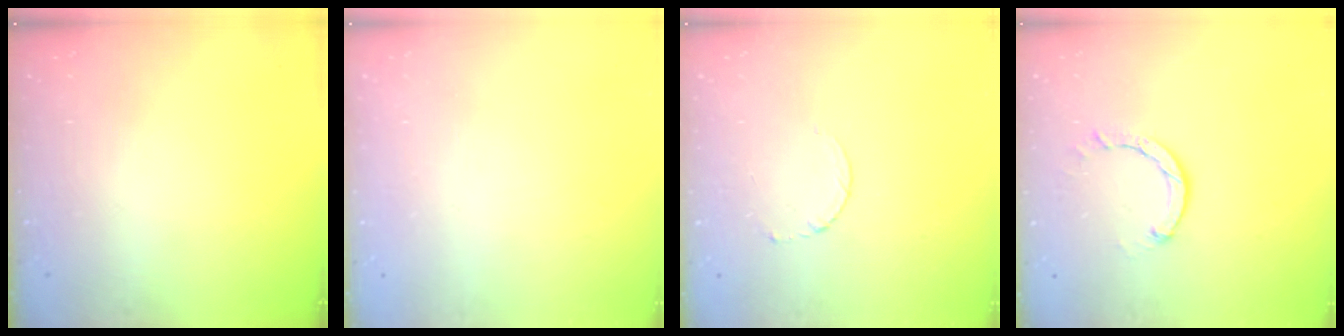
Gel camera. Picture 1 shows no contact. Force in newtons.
{"total": 2.4, "press": 2.4, "slide": 0.2}
{"total": 2.5, "press": 2.5, "slide": 0.3}
{"total": 3.0, "press": 3.0, "slide": 0.4}